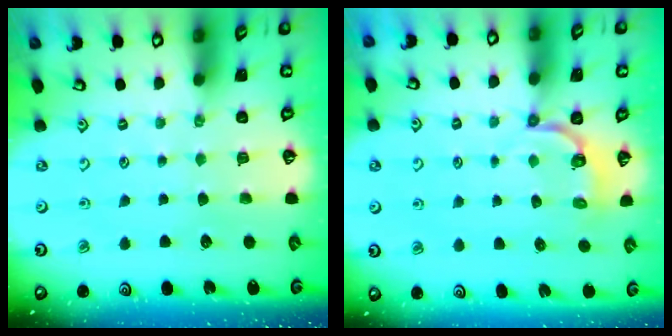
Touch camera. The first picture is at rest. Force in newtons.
{"total": 4.2, "press": 3.2, "slide": 2.7}